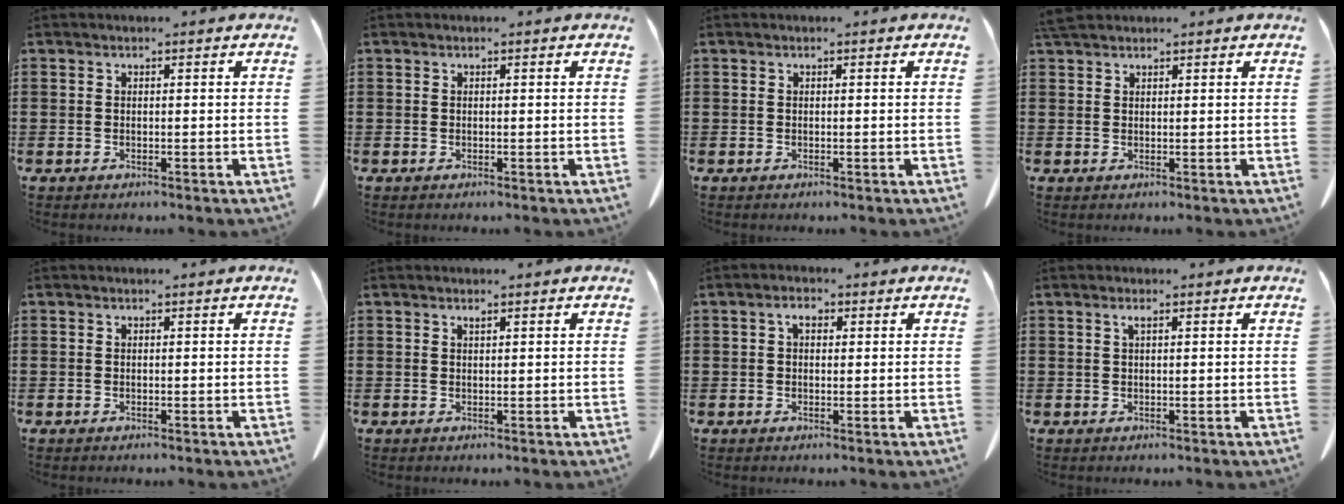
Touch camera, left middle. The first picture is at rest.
{"total": 0.0}
{"total": 0.0}
{"total": 2.2, "force": [1.9, 0.7, 0.9], "torque": [-0.024, 0.002, 0.038]}
{"total": 0.0}
{"total": 0.6, "force": [0.4, 0.1, 0.4], "torque": [-0.010, -0.003, 0.010]}
{"total": 2.2, "force": [0.7, 1.2, 1.7], "torque": [-0.038, 0.008, 0.012]}
{"total": 1.0, "force": [0.5, 0.1, 0.9], "torque": [-0.020, 0.001, 0.009]}